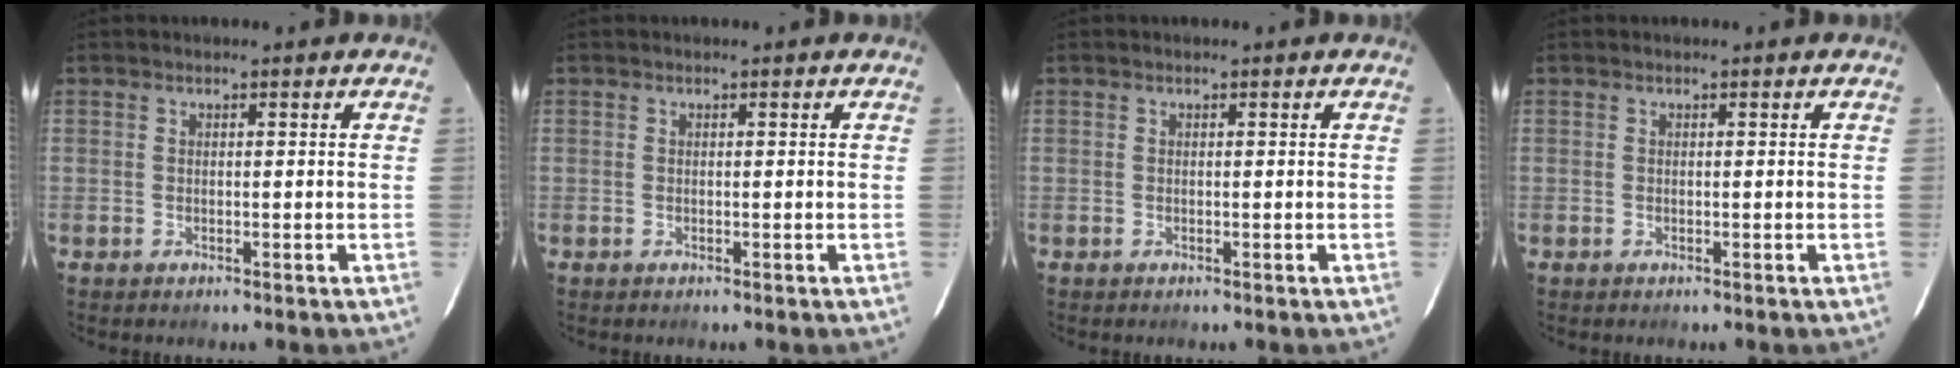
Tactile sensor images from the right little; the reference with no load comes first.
{"total": 0.0}
{"total": 0.0}
{"total": 0.0}